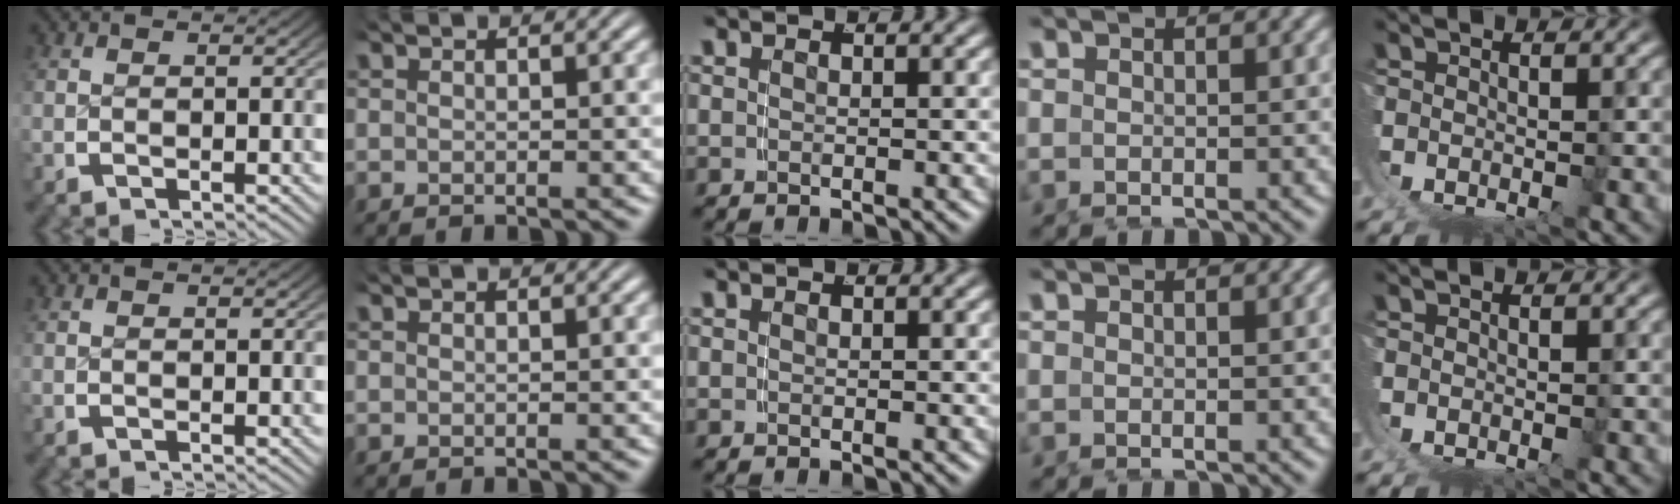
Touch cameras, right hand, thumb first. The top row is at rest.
{}